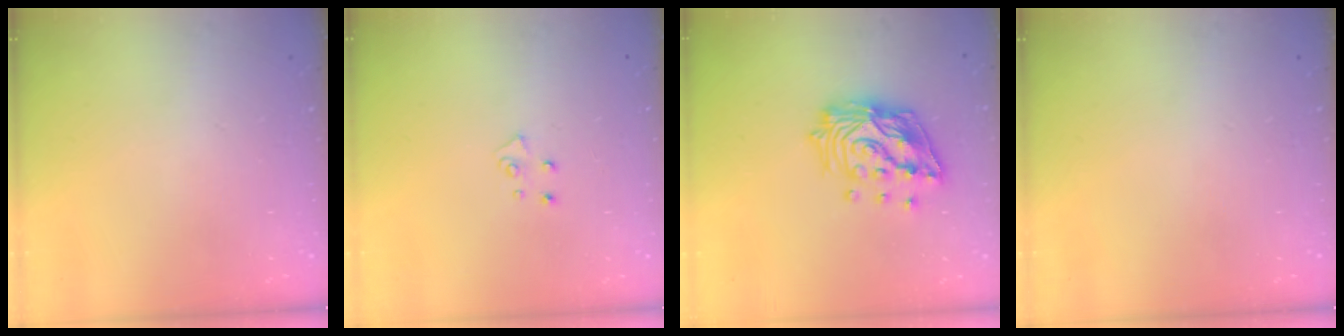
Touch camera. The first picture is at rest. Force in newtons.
{"total": 5.1, "press": 5.1, "slide": 0.4}
{"total": 17.5, "press": 17.5, "slide": 1.4}
{"total": 0.0}